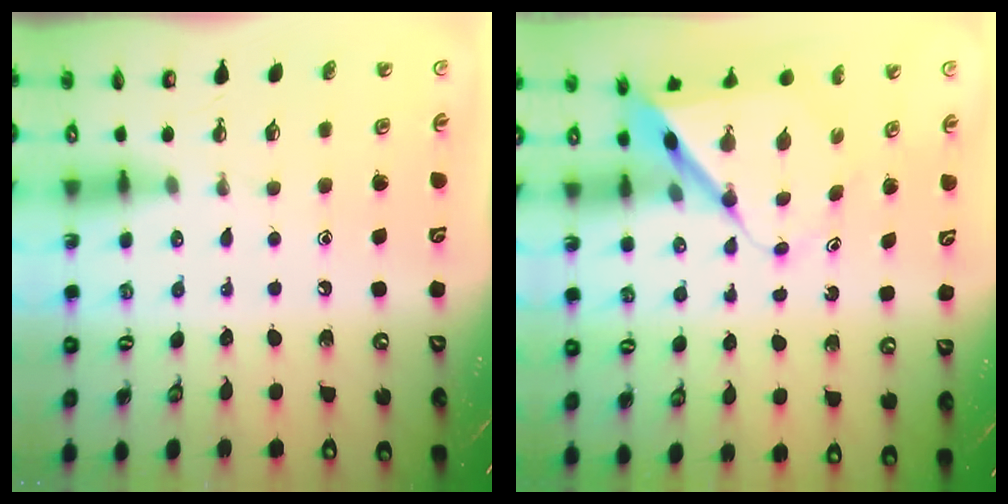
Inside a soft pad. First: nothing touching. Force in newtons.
{"total": 8.1, "press": 8.1, "slide": 0.7}